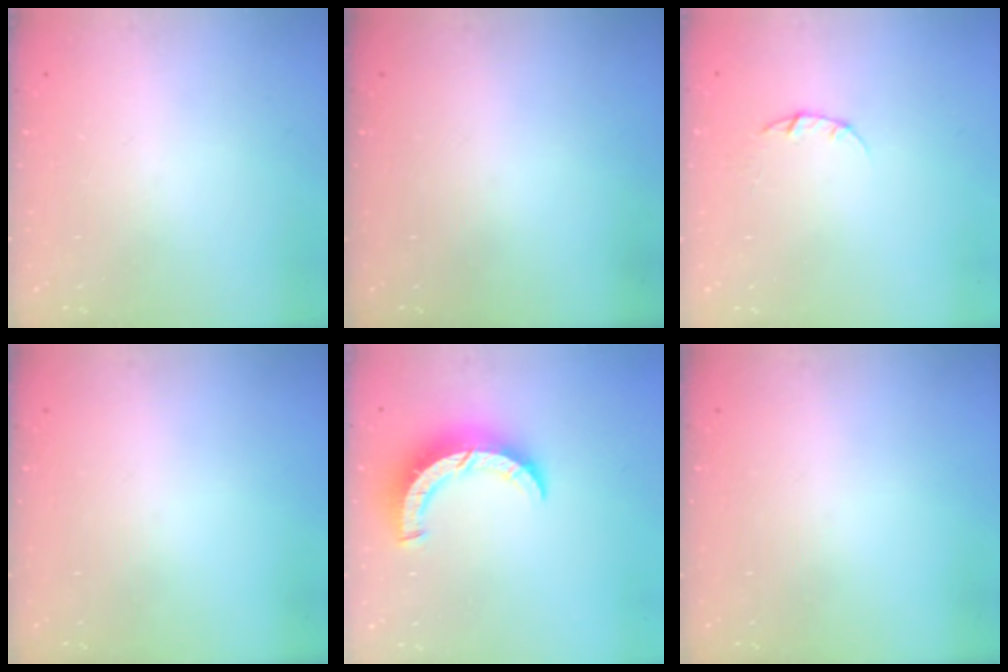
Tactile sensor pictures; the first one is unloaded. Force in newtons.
{"total": 0.0}
{"total": 3.2, "press": 3.1, "slide": 0.4}
{"total": 0.0}
{"total": 8.4, "press": 8.4, "slide": 0.7}
{"total": 0.0}